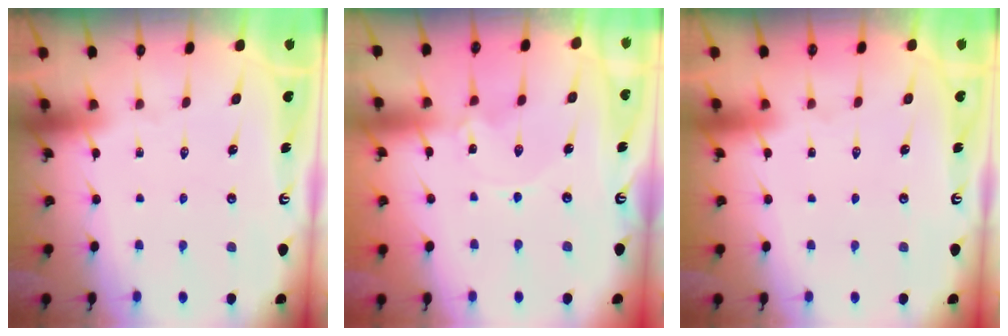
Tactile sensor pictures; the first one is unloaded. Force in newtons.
{"total": 0.0}
{"total": 1.6, "press": 1.6, "slide": 0.1}